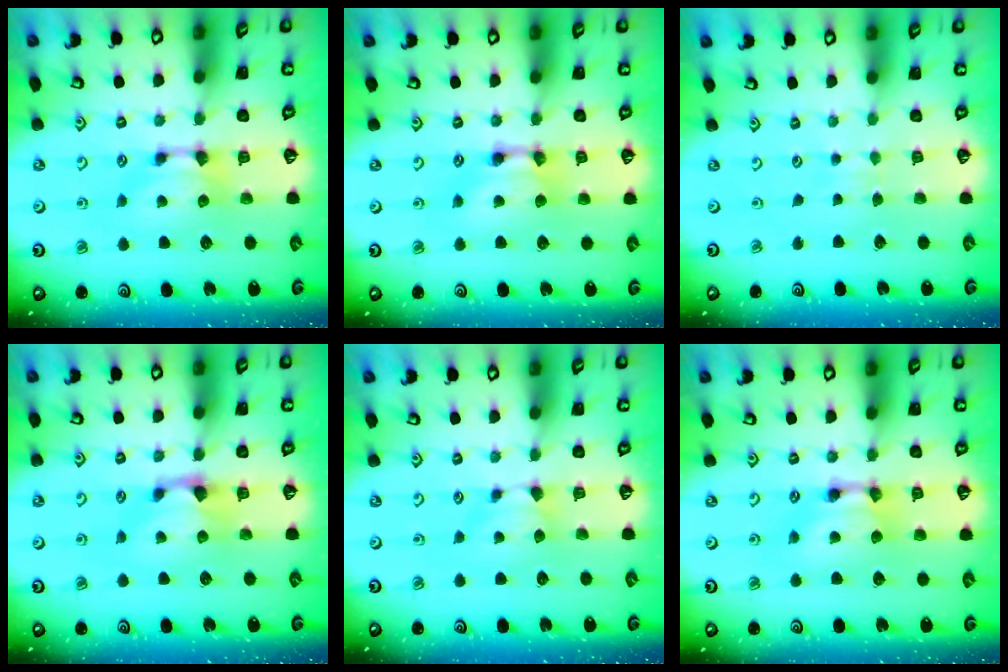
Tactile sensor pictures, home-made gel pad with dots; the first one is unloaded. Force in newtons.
{"total": 1.8, "press": 1.8, "slide": 0.1}
{"total": 3.8, "press": 3.8, "slide": 0.4}
{"total": 0.9, "press": 0.4, "slide": 0.7}
{"total": 1.6, "press": 1.4, "slide": 0.7}
{"total": 1.8, "press": 1.8, "slide": 0.1}